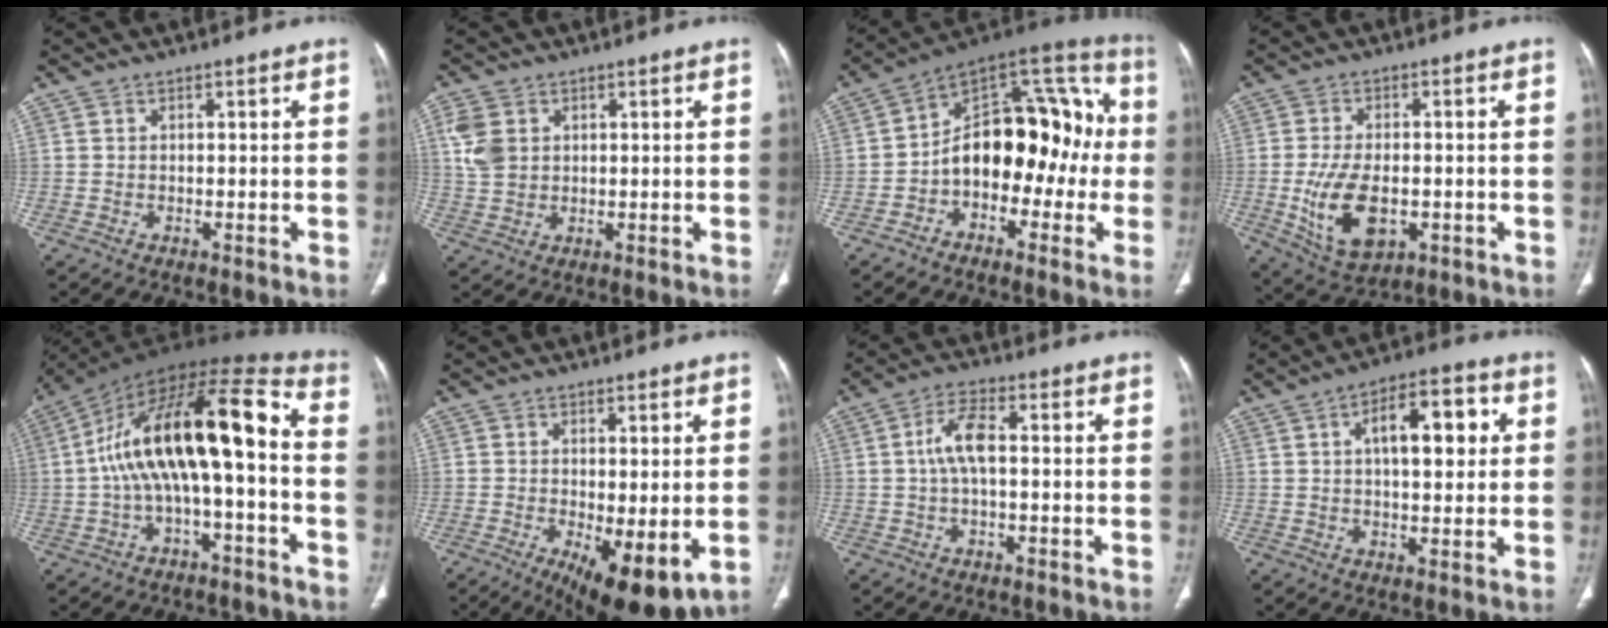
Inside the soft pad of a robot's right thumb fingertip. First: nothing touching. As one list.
[{"total": 6.2, "force": [1.9, 4.7, 3.6], "torque": [-0.068, -0.002, 0.043]}, {"total": 19.7, "force": [-2.4, 12.3, 15.2], "torque": [-0.171, 0.070, -0.047]}, {"total": 11.5, "force": [-2.3, 6.6, 9.2], "torque": [-0.166, -0.003, -0.025]}, {"total": 19.7, "force": [-1.5, 7.1, 18.3], "torque": [-0.321, 0.071, -0.026]}, {"total": 11.7, "force": [-3.5, 4.2, 10.4], "torque": [-0.156, -0.023, -0.040]}, {"total": 5.8, "force": [0.2, 2.3, 5.3], "torque": [-0.116, 0.016, -0.001]}, {"total": 11.9, "force": [2.9, 5.5, 10.1], "torque": [-0.129, 0.014, 0.040]}]